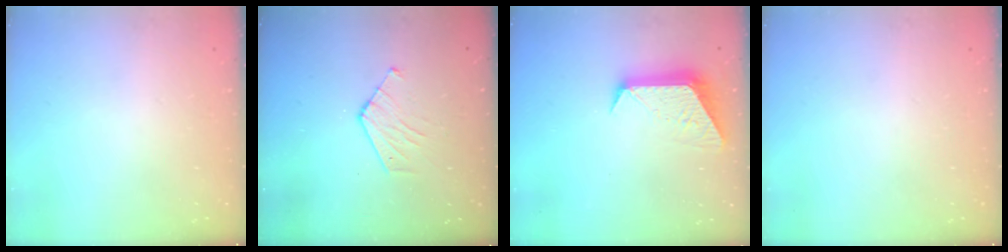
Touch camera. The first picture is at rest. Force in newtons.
{"total": 5.5, "press": 5.4, "slide": 0.6}
{"total": 9.9, "press": 9.8, "slide": 0.8}
{"total": 0.0}